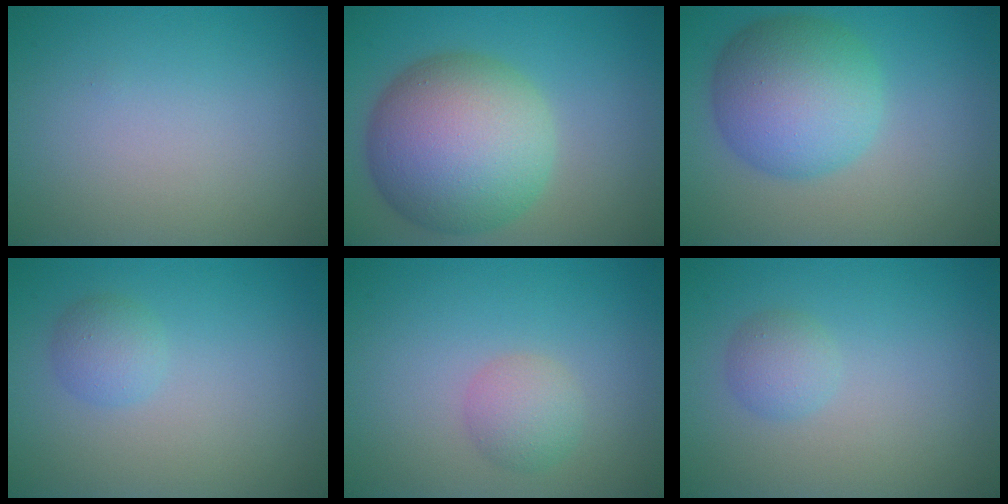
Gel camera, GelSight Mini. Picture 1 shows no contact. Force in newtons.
{"total": 11.7, "press": 11.7, "slide": 0.3}
{"total": 7.7, "press": 7.7, "slide": 0.1}
{"total": 1.7, "press": 1.7, "slide": 0.2}
{"total": 2.2, "press": 2.2, "slide": 0.0}
{"total": 1.7, "press": 1.7, "slide": 0.1}